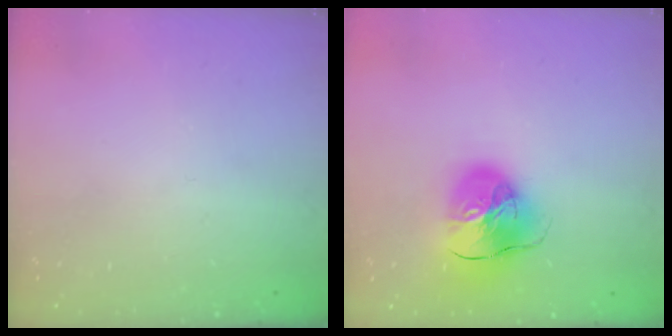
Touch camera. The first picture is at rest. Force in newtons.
{"total": 14.1, "press": 14.0, "slide": 2.0}